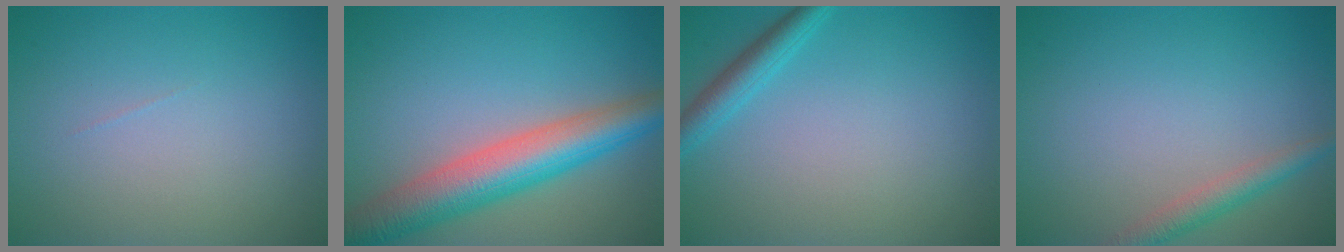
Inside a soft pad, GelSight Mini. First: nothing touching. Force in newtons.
{"total": 7.7, "press": 7.7, "slide": 0.4}
{"total": 2.3, "press": 2.3, "slide": 0.2}
{"total": 2.3, "press": 2.3, "slide": 0.1}